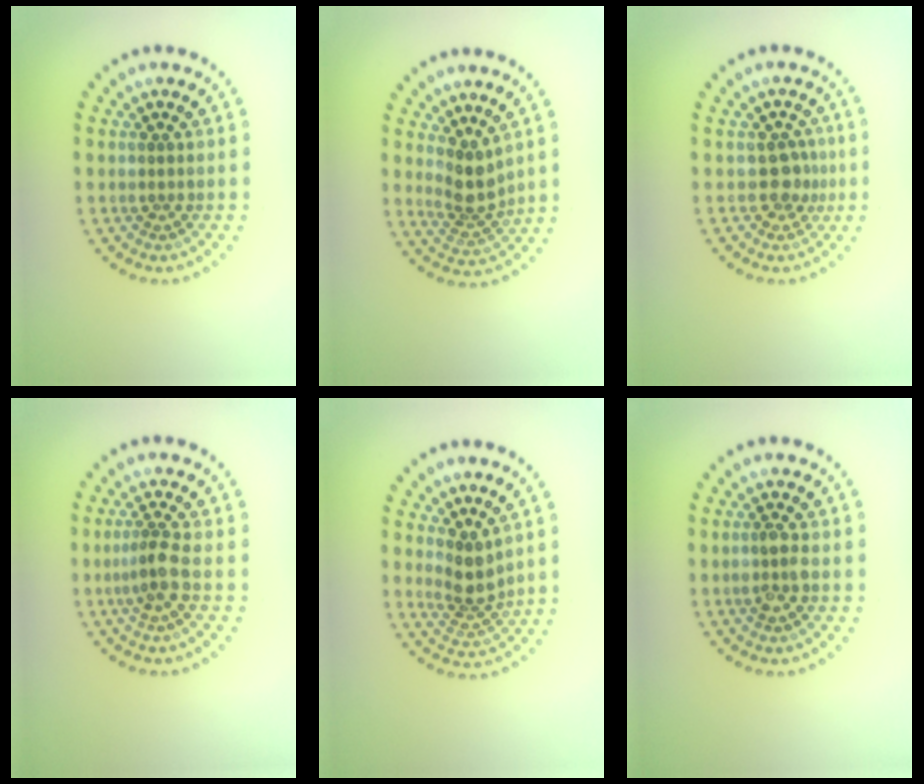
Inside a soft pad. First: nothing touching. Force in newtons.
{"total": 2.9, "press": 2.3, "slide": 1.8}
{"total": 2.0, "press": 1.6, "slide": 1.2}
{"total": 2.3, "press": 1.7, "slide": 1.5}
{"total": 2.7, "press": 2.1, "slide": 1.8}
{"total": 1.7, "press": 1.7, "slide": 0.4}